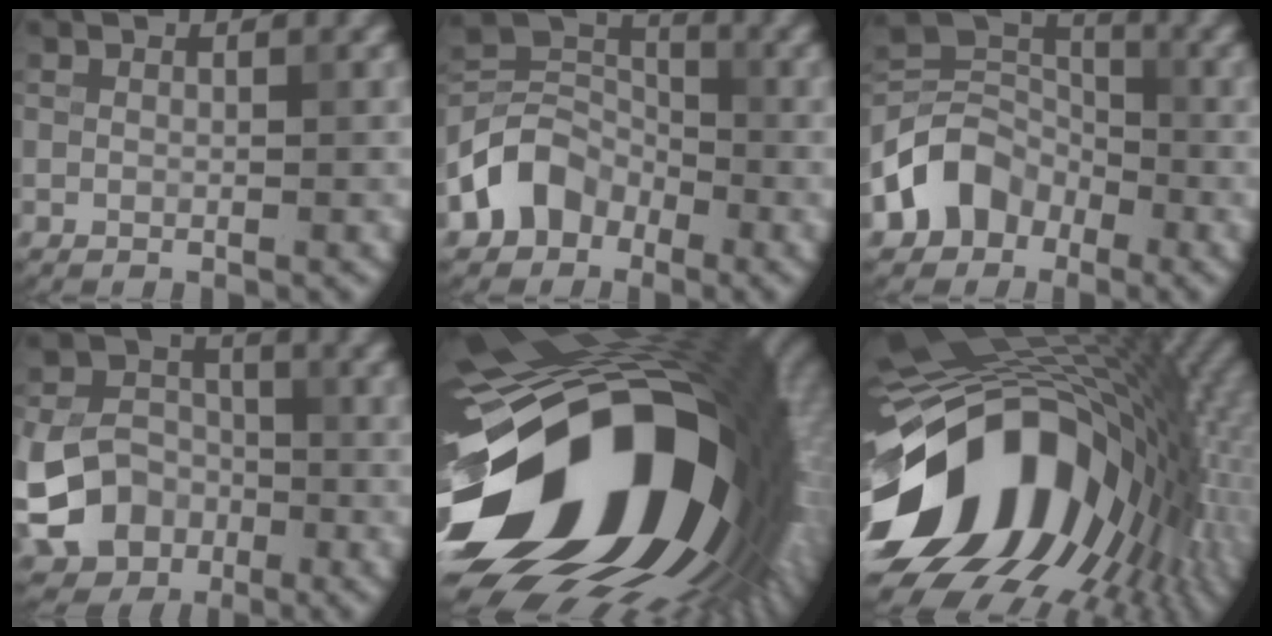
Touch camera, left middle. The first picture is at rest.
{"total": 4.9, "force": [-2.6, 3.9, 1.6], "torque": [-0.017, 0.007, -0.062]}
{"total": 5.5, "force": [-2.7, 4.4, 1.9], "torque": [-0.020, 0.006, -0.062]}
{"total": 9.3, "force": [-3.2, 7.7, 4.0], "torque": [-0.069, -0.023, -0.074]}
{"total": 21.2, "force": [-4.3, 11.7, 17.2], "torque": [-0.301, -0.064, -0.067]}
{"total": 17.7, "force": [-3.9, 11.4, 12.9], "torque": [-0.203, 0.013, -0.085]}